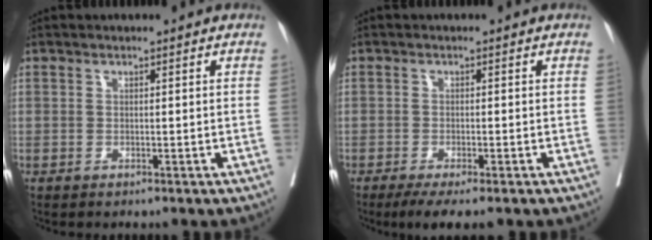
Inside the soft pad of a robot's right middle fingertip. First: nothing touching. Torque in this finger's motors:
{"motor_torque": [0.73, -0.65, 0.17, 0.08]}